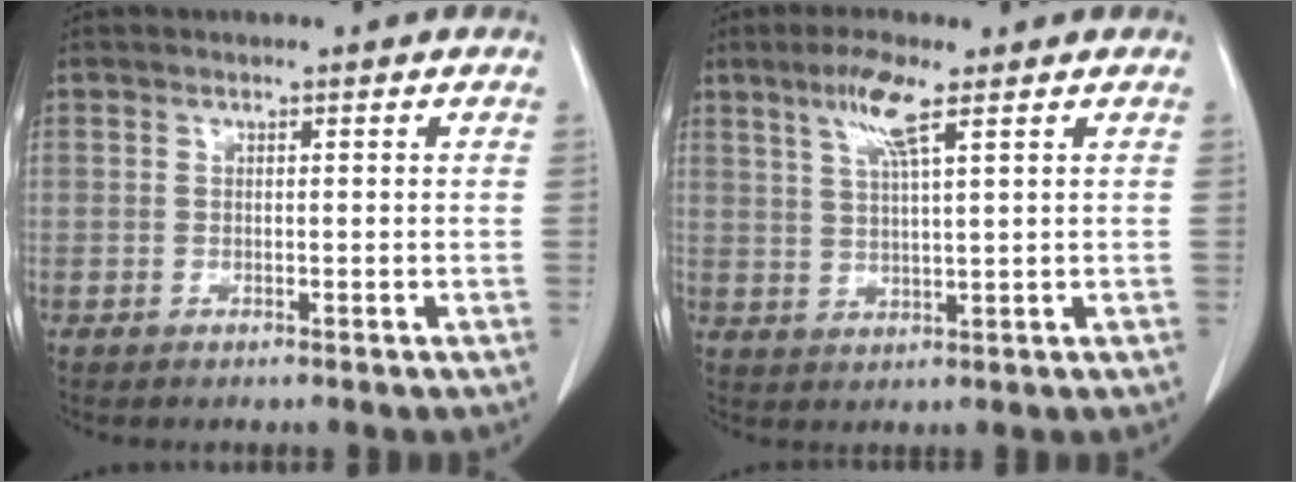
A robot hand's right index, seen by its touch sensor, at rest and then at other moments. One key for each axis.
{"total": 6.4, "fx": 3.5, "fy": 0.6, "fz": 5.4, "tx": -0.112, "ty": 0.004, "tz": 0.070}